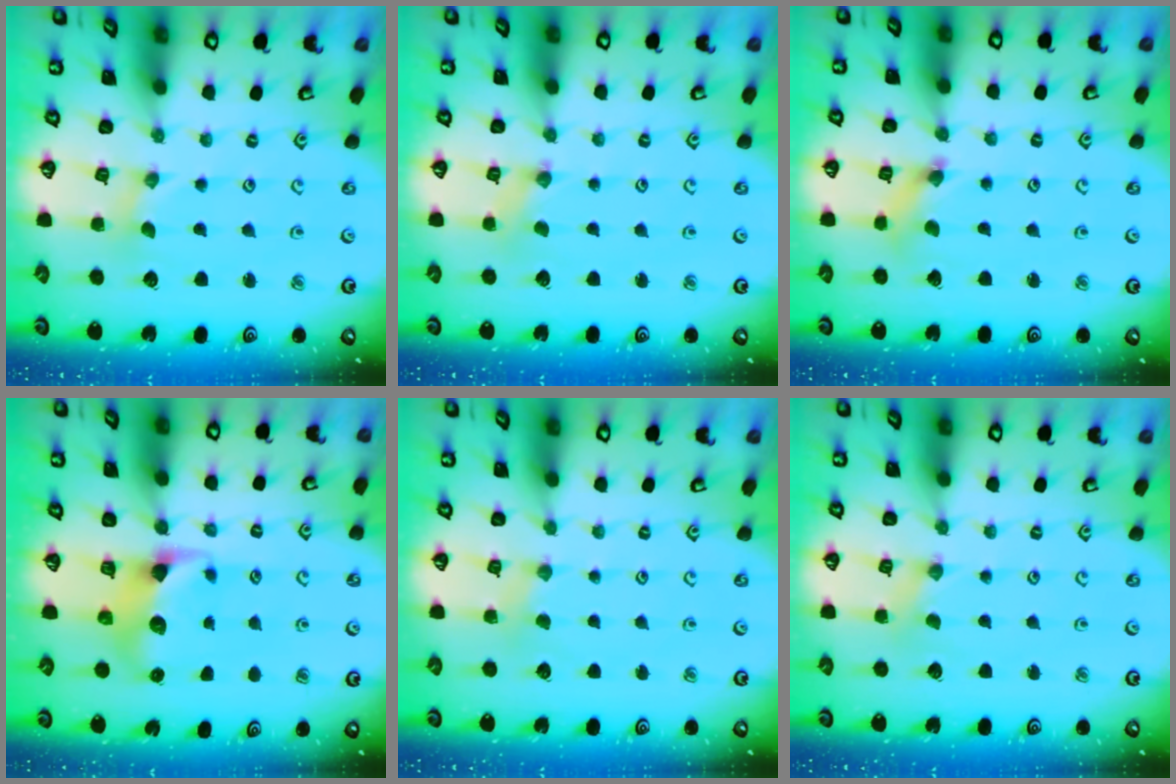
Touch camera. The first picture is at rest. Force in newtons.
{"total": 0.0}
{"total": 2.5, "press": 2.5, "slide": 0.1}
{"total": 6.7, "press": 6.6, "slide": 0.8}
{"total": 2.2, "press": 2.1, "slide": 0.4}
{"total": 0.5, "press": 0.5, "slide": 0.1}